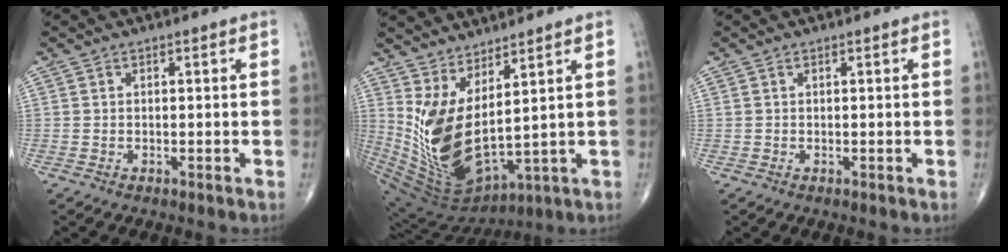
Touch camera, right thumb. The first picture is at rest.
{"total": 14.8, "force": [4.4, 5.3, 13.1], "torque": [-0.258, -0.063, 0.112]}
{"total": 0.0}